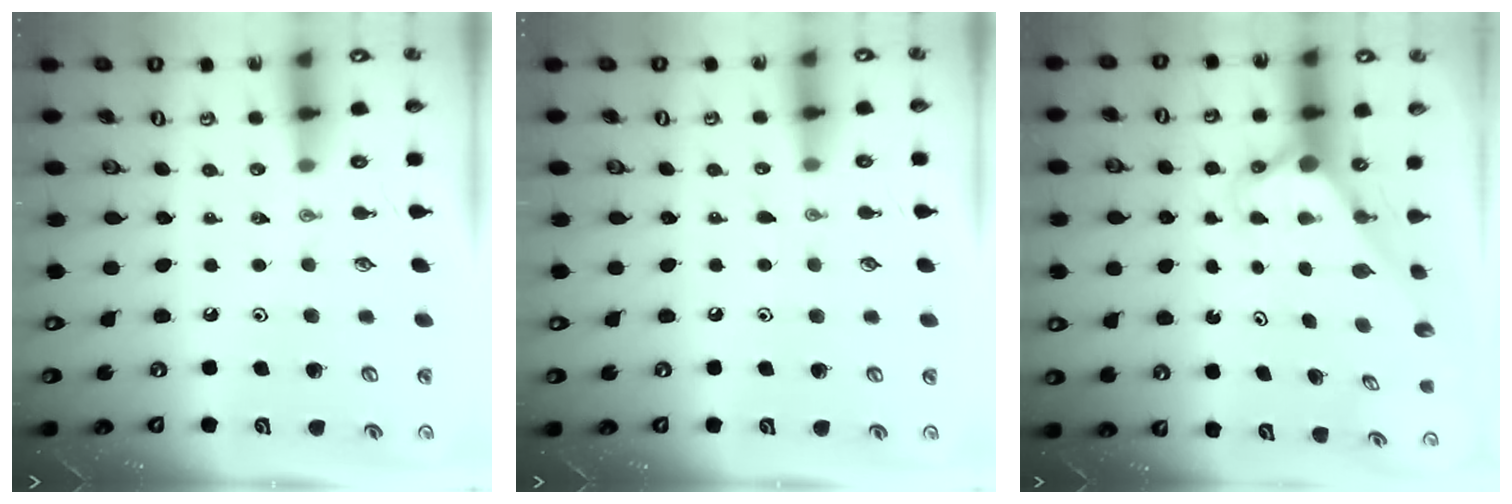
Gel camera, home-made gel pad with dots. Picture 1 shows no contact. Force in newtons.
{"total": 3.9, "press": 3.9, "slide": 0.2}
{"total": 3.1, "press": 3.1, "slide": 0.2}